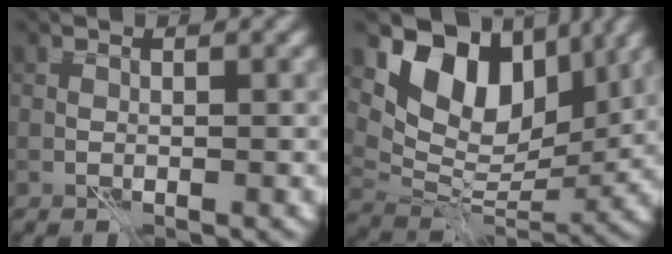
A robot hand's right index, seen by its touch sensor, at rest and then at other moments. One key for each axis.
{"total": 10.4, "fx": 5.0, "fy": 6.6, "fz": 6.3, "tx": -0.101, "ty": -0.010, "tz": 0.094}